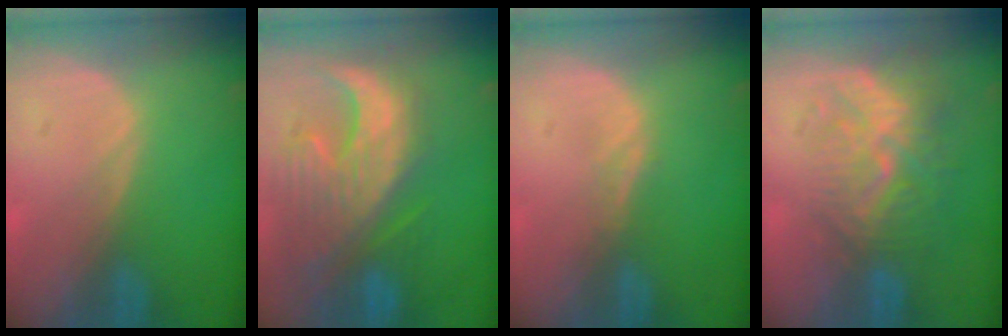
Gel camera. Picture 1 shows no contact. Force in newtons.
{"total": 12.8, "press": 11.2, "slide": 6.2}
{"total": 1.0, "press": 1.0, "slide": 0.1}
{"total": 10.1, "press": 8.8, "slide": 4.9}